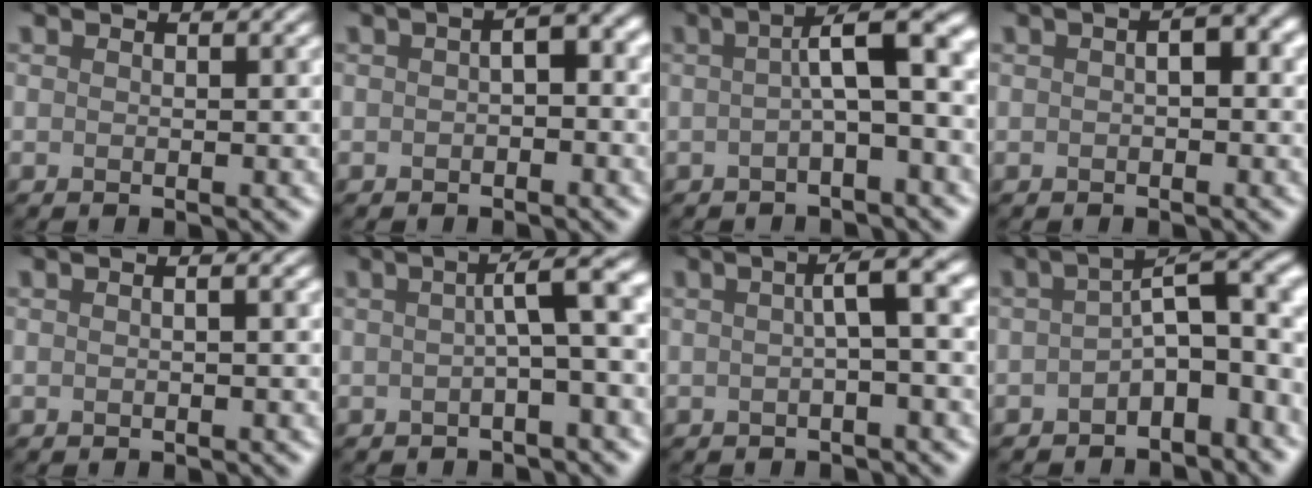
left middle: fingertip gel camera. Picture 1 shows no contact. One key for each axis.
{"total": 2.5, "fx": -0.8, "fy": 1.1, "fz": 2.1, "tx": -0.031, "ty": 0.009, "tz": -0.018}
{"total": 5.5, "fx": -0.3, "fy": 1.0, "fz": 5.4, "tx": -0.071, "ty": 0.026, "tz": -0.014}
{"total": 2.1, "fx": -0.3, "fy": 0.8, "fz": 1.9, "tx": -0.030, "ty": 0.008, "tz": -0.008}
{"total": 0.7, "fx": -0.3, "fy": 0.1, "fz": 0.7, "tx": -0.008, "ty": 0.002, "tz": -0.009}
{"total": 4.7, "fx": -0.1, "fy": 0.8, "fz": 4.7, "tx": -0.056, "ty": 0.021, "tz": -0.011}
{"total": 3.5, "fx": 0.1, "fy": 0.4, "fz": 3.5, "tx": -0.045, "ty": 0.017, "tz": -0.007}
{"total": 7.8, "fx": -2.7, "fy": 3.5, "fz": 6.5, "tx": -0.083, "ty": 0.012, "tz": -0.050}